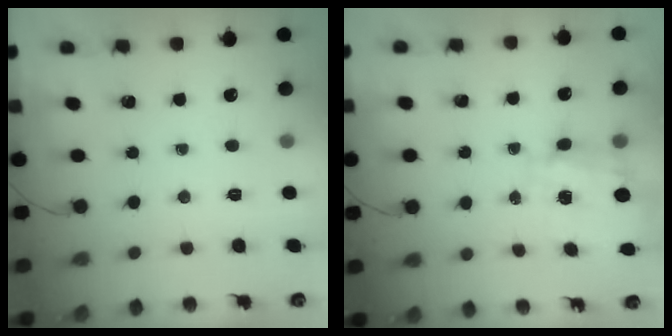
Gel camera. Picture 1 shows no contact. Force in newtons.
{"total": 3.4, "press": 3.2, "slide": 1.1}